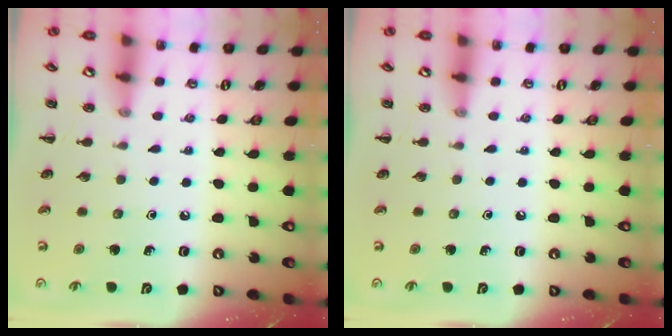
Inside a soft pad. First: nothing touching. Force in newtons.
{"total": 0.0}